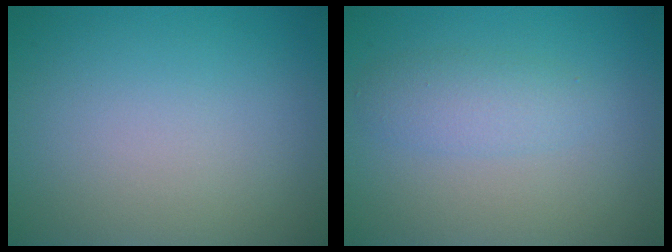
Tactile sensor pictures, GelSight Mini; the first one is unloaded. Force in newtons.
{"total": 2.3, "press": 2.3, "slide": 0.2}